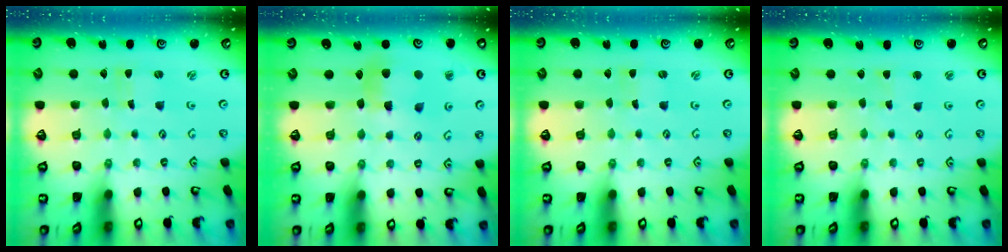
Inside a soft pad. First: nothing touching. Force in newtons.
{"total": 7.6, "press": 7.5, "slide": 1.1}
{"total": 0.0}
{"total": 1.8, "press": 1.7, "slide": 0.3}